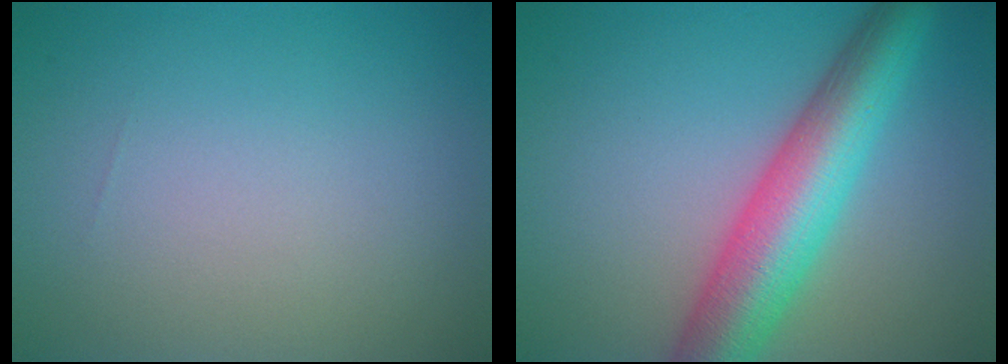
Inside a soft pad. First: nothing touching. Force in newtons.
{"total": 8.2, "press": 8.2, "slide": 0.3}